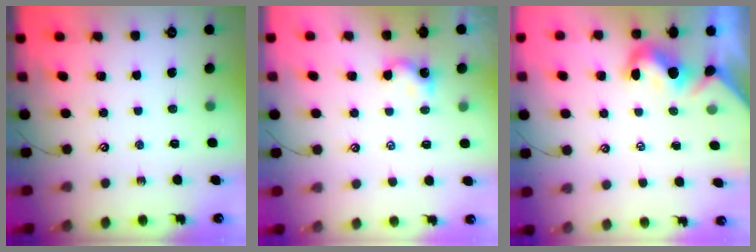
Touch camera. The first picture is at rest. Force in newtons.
{"total": 0.8, "press": 0.7, "slide": 0.4}
{"total": 2.0, "press": 1.9, "slide": 0.5}